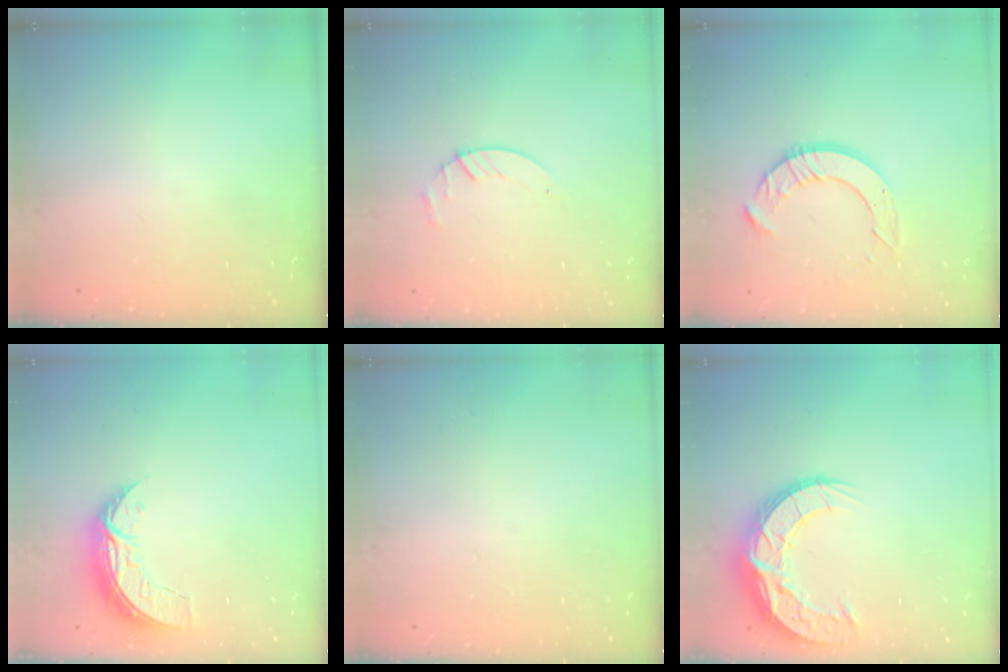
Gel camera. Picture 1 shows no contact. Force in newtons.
{"total": 2.9, "press": 2.9, "slide": 0.4}
{"total": 9.6, "press": 9.6, "slide": 1.0}
{"total": 7.3, "press": 7.3, "slide": 0.7}
{"total": 0.0}
{"total": 15.1, "press": 15.1, "slide": 1.2}